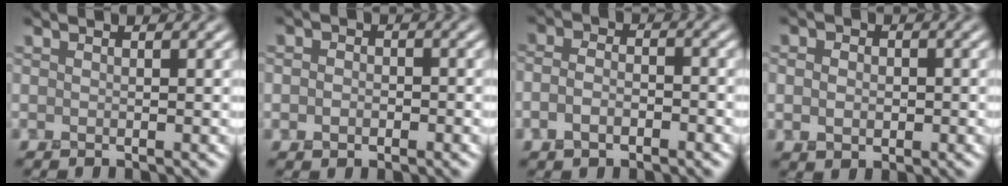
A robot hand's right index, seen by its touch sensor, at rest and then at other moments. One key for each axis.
{"total": 1.7, "fx": -0.4, "fy": 1.4, "fz": 0.9, "tx": -0.004, "ty": -0.001, "tz": -0.014}
{"total": 2.8, "fx": -1.2, "fy": 1.7, "fz": 1.9, "tx": -0.037, "ty": -0.001, "tz": -0.028}
{"total": 2.6, "fx": 0.0, "fy": 2.2, "fz": 1.5, "tx": -0.022, "ty": 0.005, "tz": -0.009}